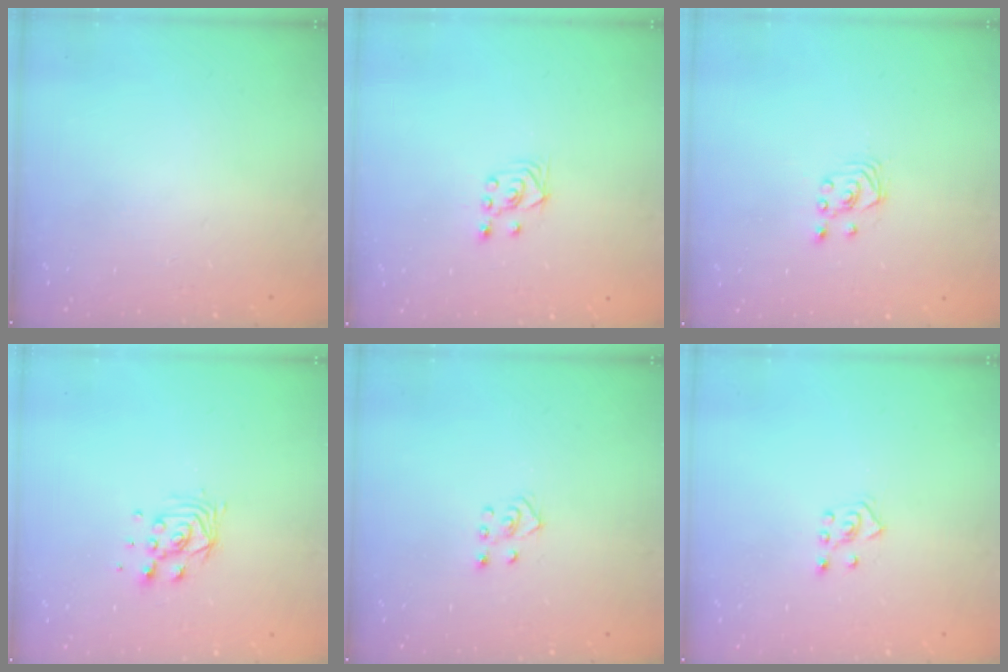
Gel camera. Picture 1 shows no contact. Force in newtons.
{"total": 2.8, "press": 2.6, "slide": 1.1}
{"total": 2.1, "press": 2.1, "slide": 0.3}
{"total": 7.0, "press": 7.0, "slide": 0.4}
{"total": 3.1, "press": 3.1, "slide": 0.4}
{"total": 4.6, "press": 4.5, "slide": 0.8}